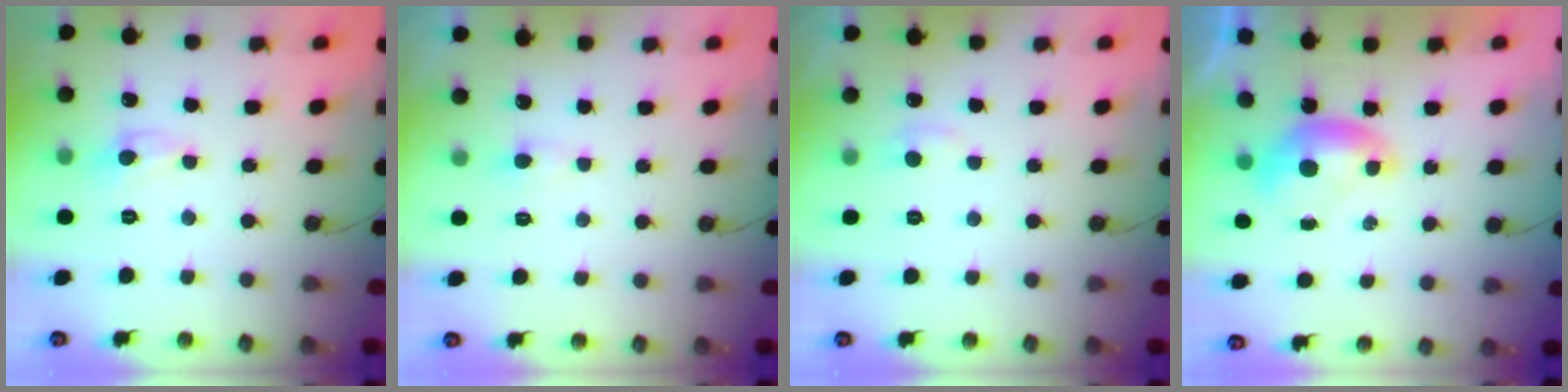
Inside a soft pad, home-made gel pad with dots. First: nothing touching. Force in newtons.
{"total": 1.6, "press": 1.6, "slide": 0.5}
{"total": 1.2, "press": 1.0, "slide": 0.7}
{"total": 0.0}